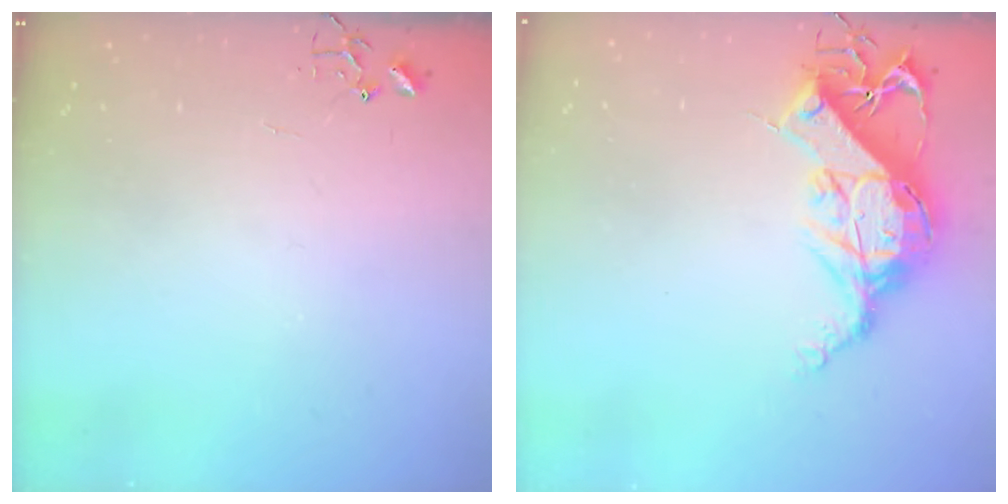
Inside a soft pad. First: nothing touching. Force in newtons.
{"total": 13.9, "press": 13.8, "slide": 1.4}